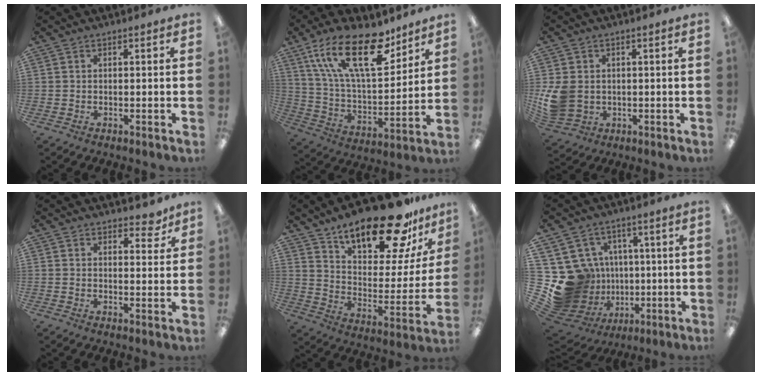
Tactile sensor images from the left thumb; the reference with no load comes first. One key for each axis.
{"total": 22.9, "fx": 13.6, "fy": 9.7, "fz": 15.7, "tx": -0.281, "ty": -0.063, "tz": 0.233}
{"total": 8.6, "fx": 0.1, "fy": 7.2, "fz": 4.7, "tx": -0.110, "ty": 0.012, "tz": 0.008}
{"total": 4.3, "fx": 3.5, "fy": 1.9, "fz": 1.8, "tx": -0.009, "ty": -0.019, "tz": 0.058}
{"total": 24.4, "fx": 18.7, "fy": 7.9, "fz": 13.5, "tx": -0.198, "ty": -0.125, "tz": 0.310}
{"total": 17.5, "fx": -0.3, "fy": 16.5, "fz": 5.8, "tx": -0.121, "ty": -0.017, "tz": 0.043}